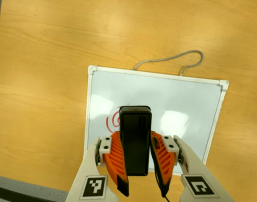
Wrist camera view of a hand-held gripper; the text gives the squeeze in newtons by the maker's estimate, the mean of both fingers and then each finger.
{"total": 9.9, "left": 7.5, "right": 12.3}